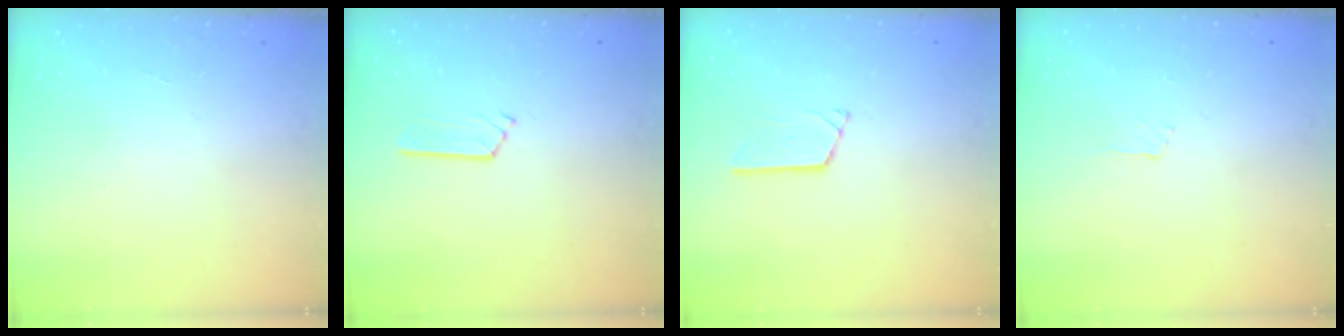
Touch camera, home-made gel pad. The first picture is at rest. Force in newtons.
{"total": 2.9, "press": 2.9, "slide": 0.3}
{"total": 2.4, "press": 2.4, "slide": 0.2}
{"total": 3.4, "press": 3.3, "slide": 0.4}